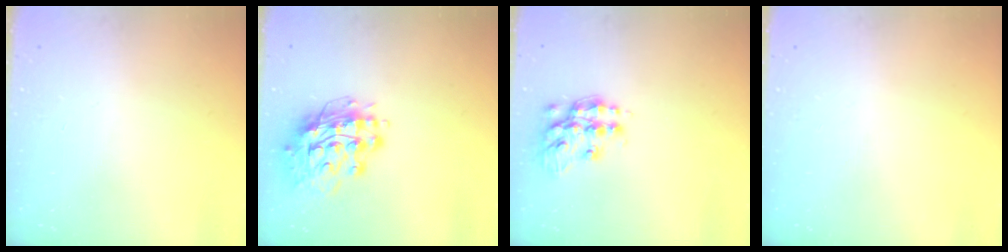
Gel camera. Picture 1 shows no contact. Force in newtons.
{"total": 15.2, "press": 15.1, "slide": 1.6}
{"total": 13.4, "press": 13.4, "slide": 0.9}
{"total": 0.0}